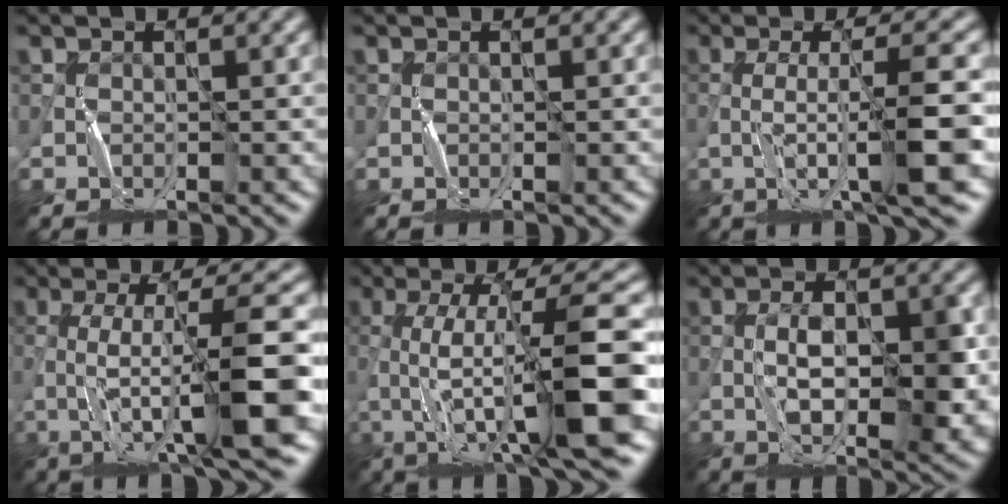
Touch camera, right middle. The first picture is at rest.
{"total": 0.0}
{"total": 6.4, "force": [-1.2, 0.2, 6.3], "torque": [-0.097, 0.010, -0.021]}
{"total": 8.6, "force": [-1.8, 1.0, 8.3], "torque": [-0.124, 0.017, -0.034]}
{"total": 10.8, "force": [-1.9, 1.7, 10.5], "torque": [-0.164, 0.021, -0.030]}
{"total": 6.7, "force": [-0.5, 2.5, 6.2], "torque": [-0.103, -0.005, -0.003]}